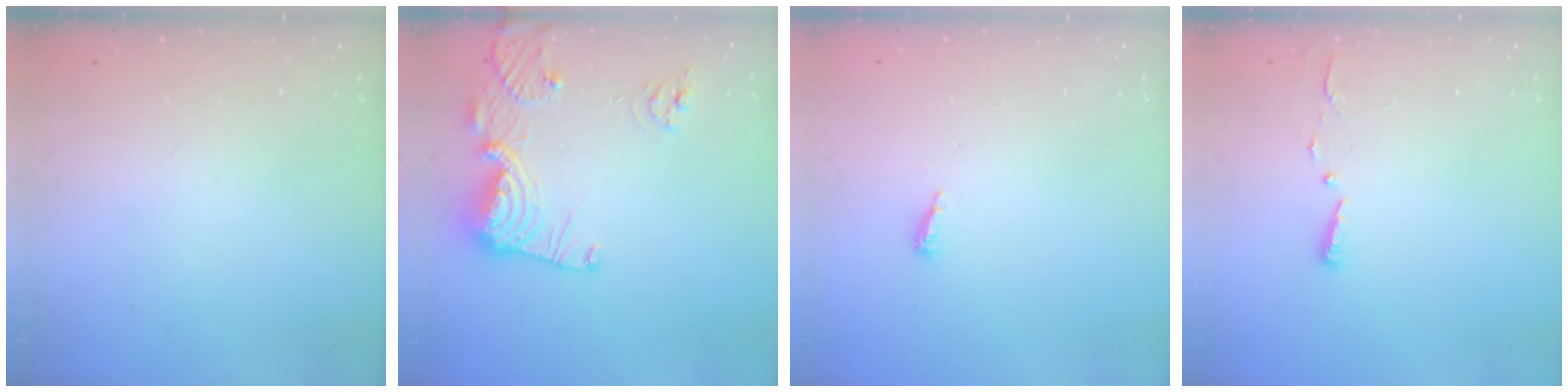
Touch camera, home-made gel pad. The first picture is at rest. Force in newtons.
{"total": 15.3, "press": 15.2, "slide": 1.7}
{"total": 4.2, "press": 4.1, "slide": 0.4}
{"total": 2.7, "press": 2.7, "slide": 0.4}